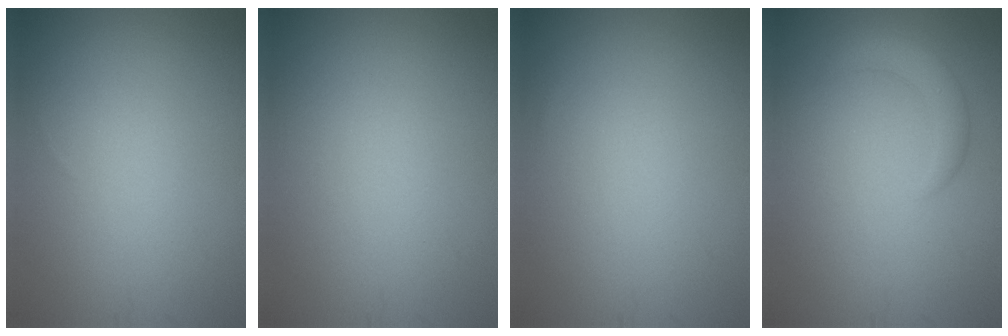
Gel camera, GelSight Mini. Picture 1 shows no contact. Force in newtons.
{"total": 0.0}
{"total": 0.0}
{"total": 2.4, "press": 2.4, "slide": 0.1}